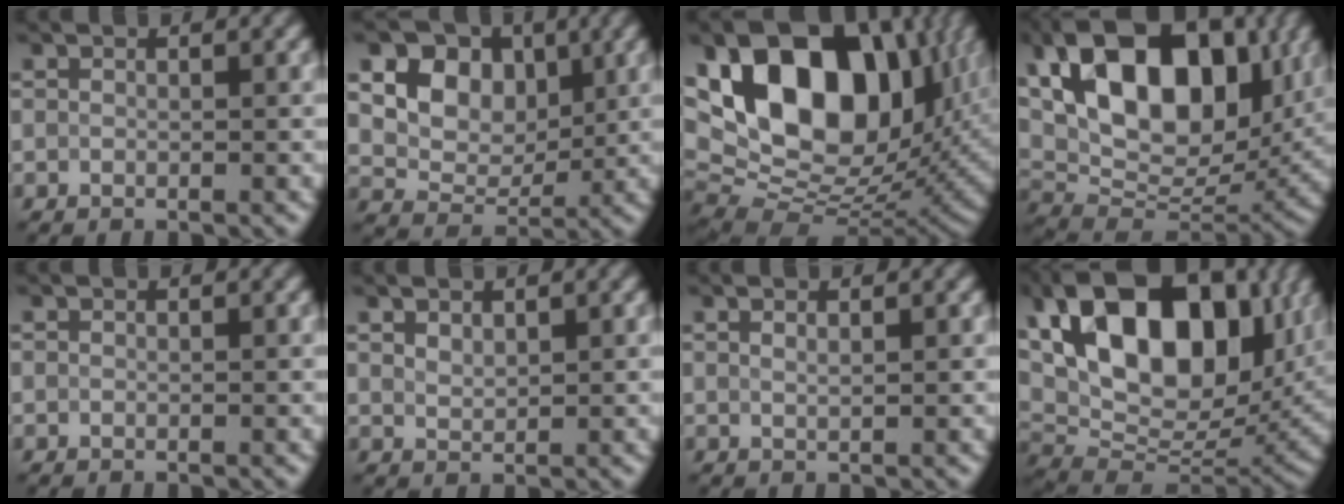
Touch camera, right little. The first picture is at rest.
{"total": 11.6, "force": [5.4, 8.7, 5.6], "torque": [-0.122, 0.021, 0.105]}
{"total": 20.0, "force": [7.1, 12.4, 14.1], "torque": [-0.243, 0.045, 0.128]}
{"total": 15.4, "force": [5.5, 9.1, 11.0], "torque": [-0.181, 0.018, 0.100]}
{"total": 0.0}
{"total": 1.2, "force": [1.0, 0.3, 0.5], "torque": [-0.015, 0.005, 0.027]}
{"total": 0.8, "force": [0.6, -0.2, 0.4], "torque": [-0.011, 0.004, 0.014]}
{"total": 17.1, "force": [6.6, 9.9, 12.3], "torque": [-0.210, 0.029, 0.120]}